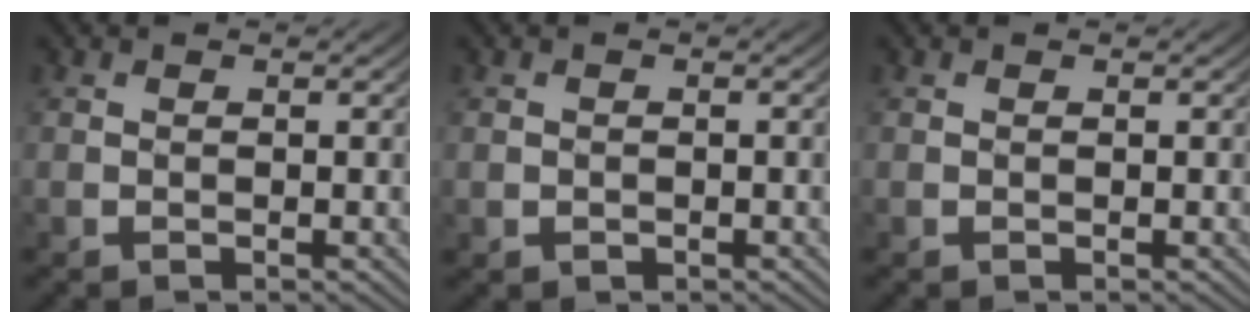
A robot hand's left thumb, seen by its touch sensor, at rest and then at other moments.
{"total": 0.5, "force": [-0.4, 0.4, -0.1], "torque": [-0.008, 0.001, -0.008]}
{"total": 0.0}